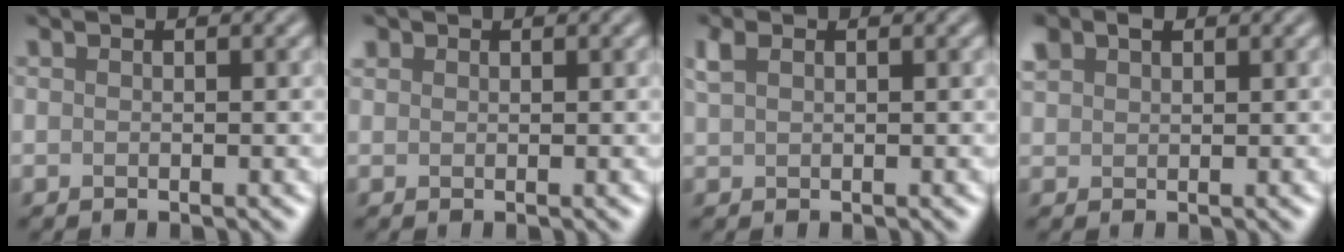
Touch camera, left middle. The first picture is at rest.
{"total": 0.7, "force": [0.5, 0.4, 0.0], "torque": [0.003, 0.001, 0.010]}
{"total": 1.6, "force": [1.0, 0.9, 0.9], "torque": [-0.024, 0.005, 0.022]}
{"total": 2.3, "force": [1.5, 1.5, 1.0], "torque": [-0.023, 0.008, 0.029]}